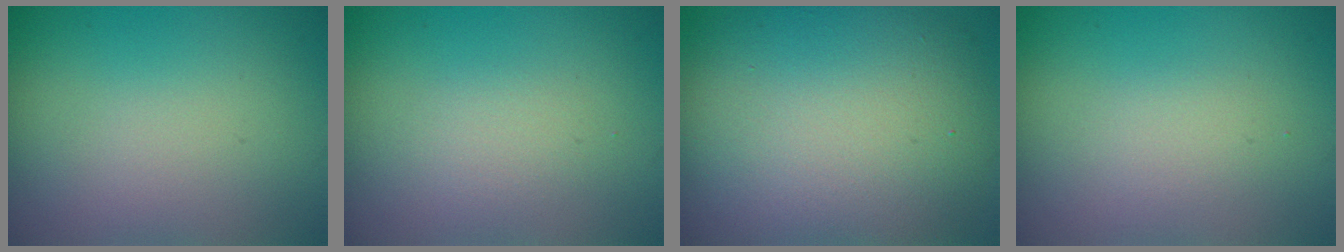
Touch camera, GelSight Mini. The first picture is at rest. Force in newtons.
{"total": 1.2, "press": 1.2, "slide": 0.0}
{"total": 11.8, "press": 11.8, "slide": 0.9}
{"total": 1.1, "press": 1.1, "slide": 0.1}